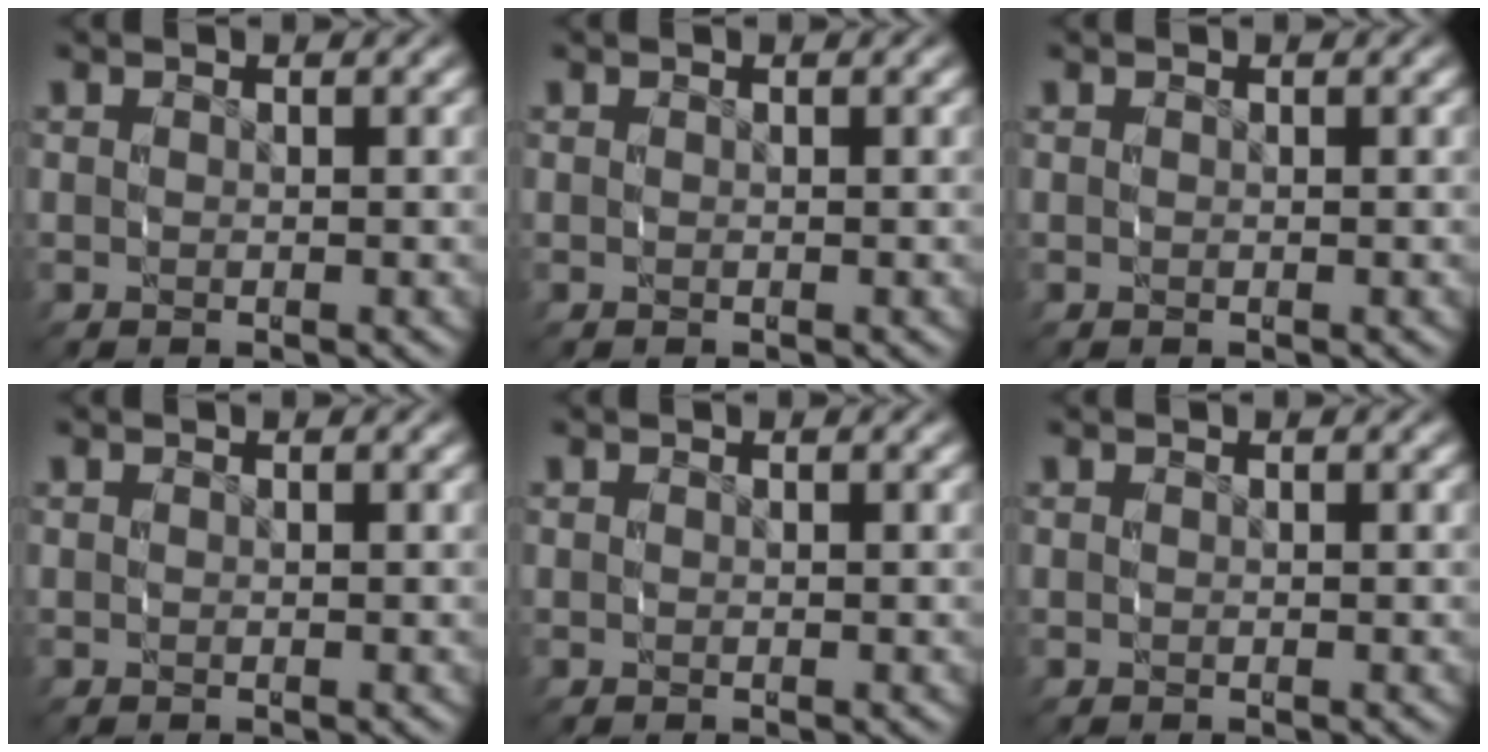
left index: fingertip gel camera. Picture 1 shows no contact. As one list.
[{"total": 0.0}, {"total": 0.0}, {"total": 0.0}, {"total": 0.0}, {"total": 0.0}]